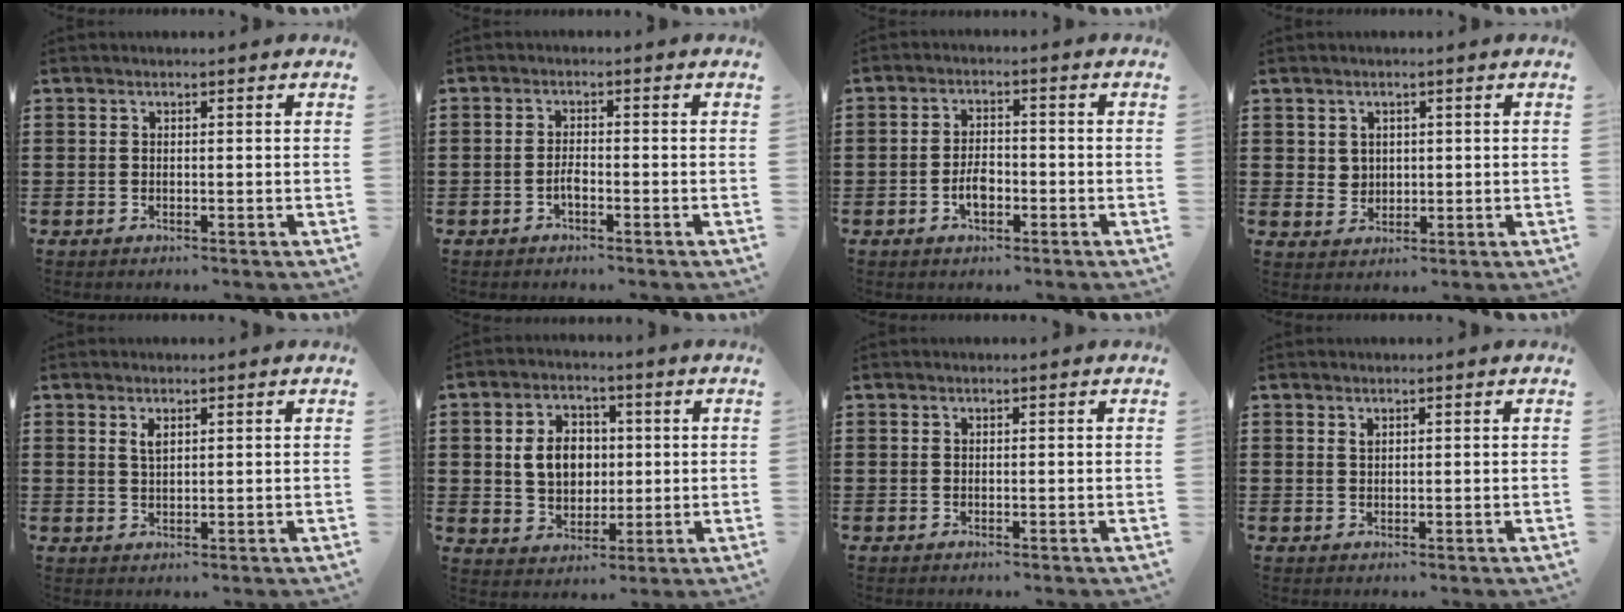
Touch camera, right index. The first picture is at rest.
{"total": 1.7, "force": [-1.0, 0.5, 1.3], "torque": [-0.027, -0.001, -0.018]}
{"total": 3.7, "force": [-1.5, 1.8, 2.9], "torque": [-0.059, 0.000, -0.028]}
{"total": 2.4, "force": [1.2, 2.0, 0.4], "torque": [-0.016, 0.011, 0.021]}
{"total": 1.7, "force": [0.9, 0.7, 1.2], "torque": [-0.028, 0.002, 0.016]}
{"total": 7.0, "force": [0.7, 5.5, 4.3], "torque": [-0.091, 0.010, 0.006]}
{"total": 0.0}
{"total": 0.7, "force": [0.4, 0.4, 0.4], "torque": [-0.009, 0.002, 0.008]}